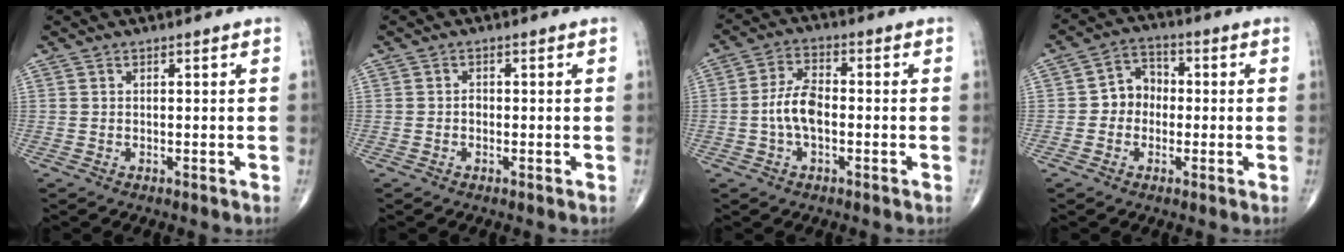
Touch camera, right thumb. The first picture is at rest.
{"total": 0.9, "force": [-0.2, 0.7, 0.6], "torque": [-0.005, 0.003, -0.008]}
{"total": 6.9, "force": [-1.1, 3.5, 5.8], "torque": [-0.116, 0.020, -0.027]}
{"total": 6.2, "force": [-0.6, 5.3, 3.2], "torque": [-0.025, 0.025, -0.025]}